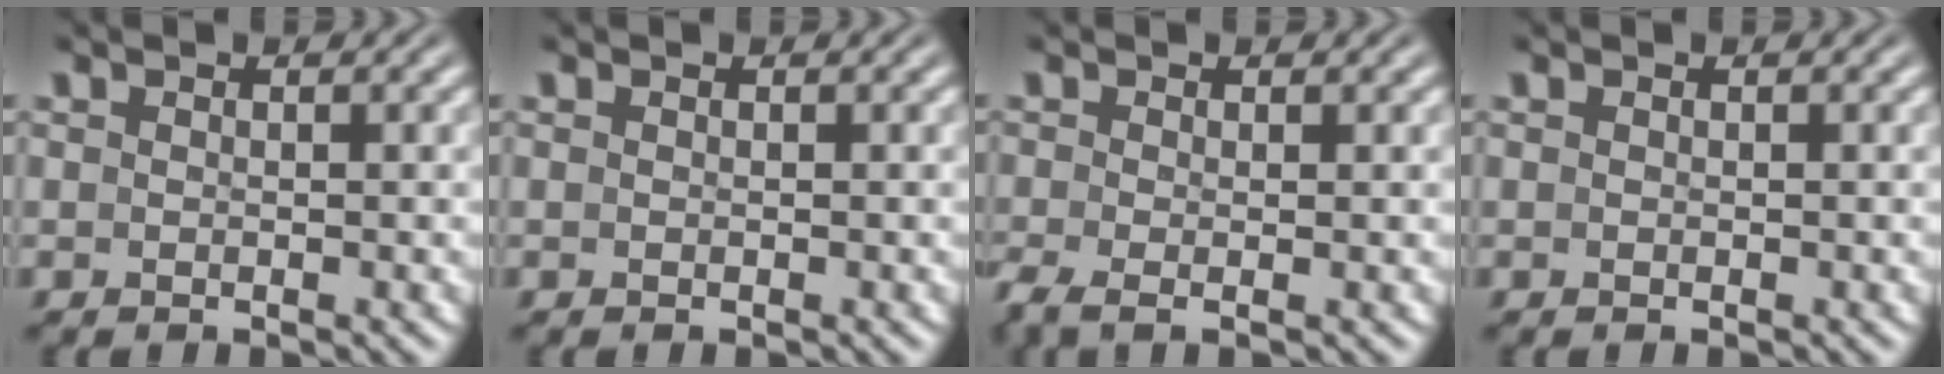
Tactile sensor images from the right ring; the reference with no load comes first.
{"total": 0.0}
{"total": 2.0, "force": [-1.2, 0.8, 1.4], "torque": [-0.048, -0.025, -0.009]}
{"total": 0.0}